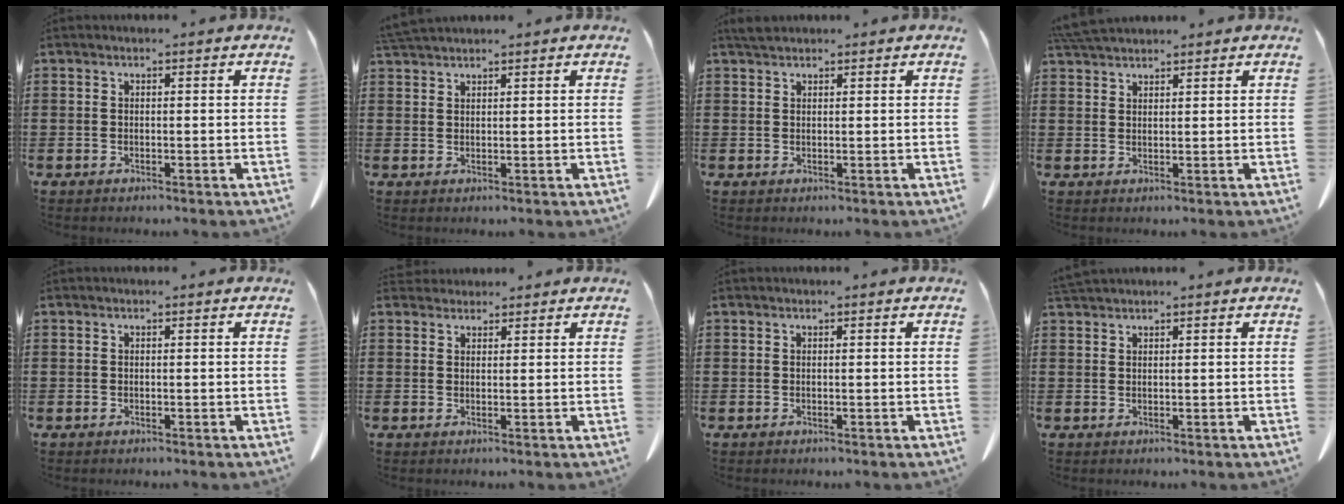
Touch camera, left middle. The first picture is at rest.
{"total": 2.5, "force": [2.4, 0.1, 0.7], "torque": [-0.021, -0.004, 0.048]}
{"total": 1.6, "force": [1.4, 0.5, 0.5], "torque": [-0.015, 0.001, 0.029]}
{"total": 3.6, "force": [3.4, 0.4, 1.1], "torque": [-0.032, -0.005, 0.068]}
{"total": 0.0}
{"total": 2.1, "force": [2.0, 0.7, 0.2], "torque": [-0.010, 0.000, 0.040]}
{"total": 0.0}
{"total": 1.5, "force": [1.5, 0.0, 0.4], "torque": [-0.012, -0.003, 0.030]}